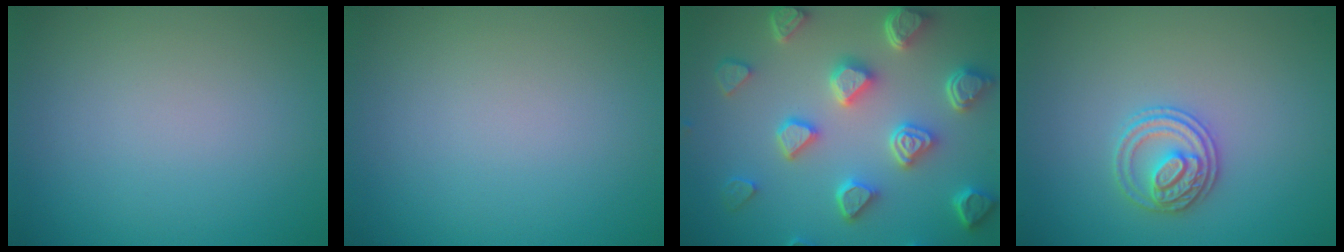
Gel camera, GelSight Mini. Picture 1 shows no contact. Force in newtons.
{"total": 0.0}
{"total": 7.1, "press": 5.7, "slide": 4.1}
{"total": 2.7, "press": 2.6, "slide": 0.5}